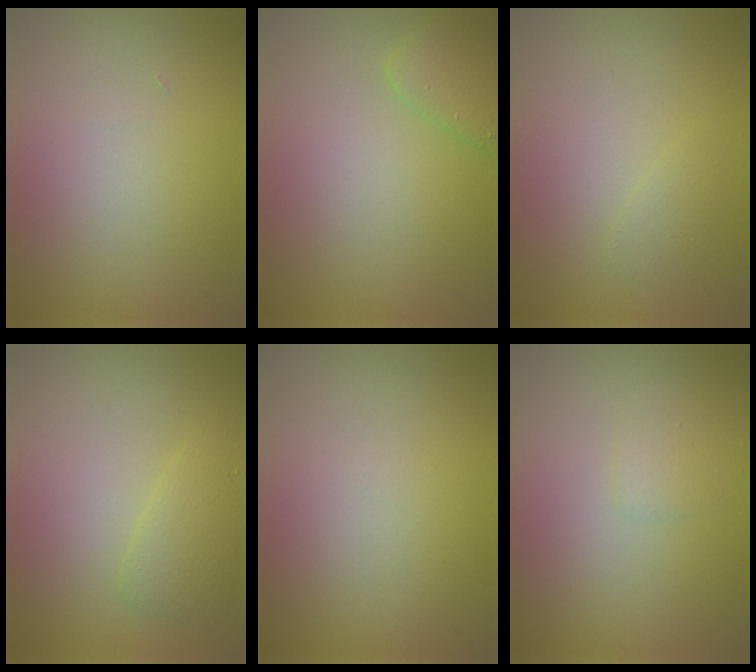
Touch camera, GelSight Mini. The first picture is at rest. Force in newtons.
{"total": 2.7, "press": 2.7, "slide": 0.2}
{"total": 0.9, "press": 0.9, "slide": 0.1}
{"total": 1.9, "press": 1.9, "slide": 0.2}
{"total": 0.0}
{"total": 1.0, "press": 1.0, "slide": 0.0}